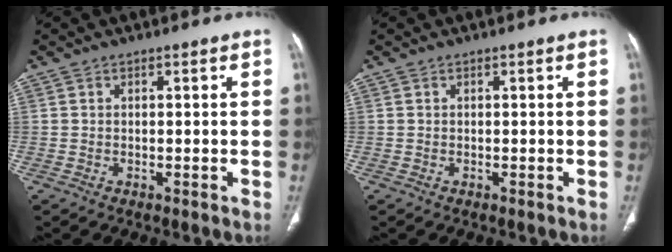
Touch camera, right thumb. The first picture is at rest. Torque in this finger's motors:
{"motor_torque": [0.21, 0.21, -0.13, -0.03, 0.00]}